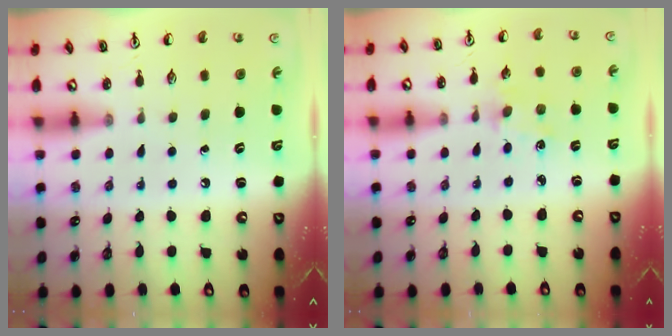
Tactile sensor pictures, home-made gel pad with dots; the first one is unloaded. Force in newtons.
{"total": 2.9, "press": 2.8, "slide": 0.4}